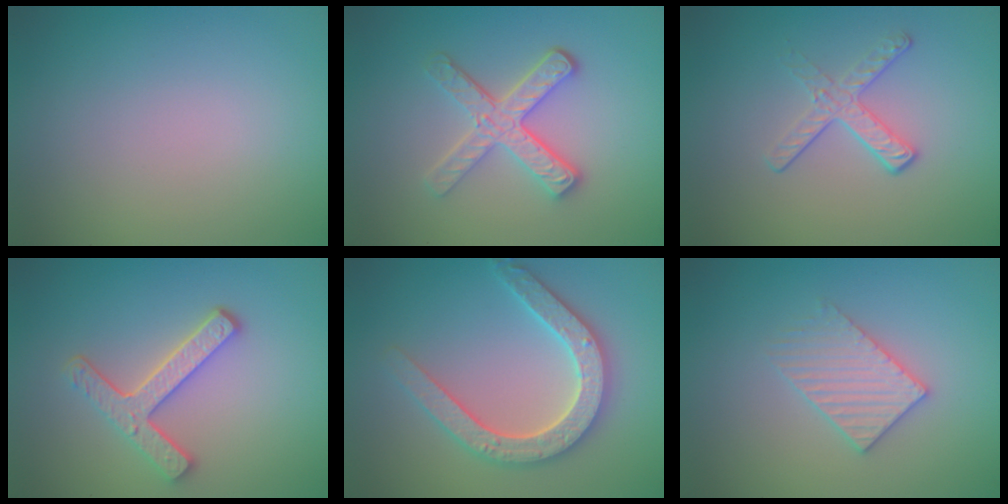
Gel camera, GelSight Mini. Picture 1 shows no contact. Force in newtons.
{"total": 4.1, "press": 3.3, "slide": 2.4}
{"total": 2.1, "press": 1.4, "slide": 1.6}
{"total": 3.7, "press": 3.1, "slide": 2.0}
{"total": 5.3, "press": 5.2, "slide": 0.9}
{"total": 3.0, "press": 3.0, "slide": 0.5}